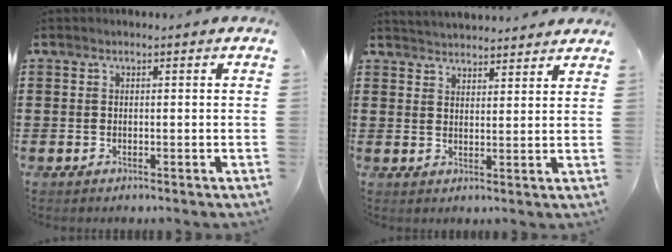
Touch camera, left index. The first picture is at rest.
{"total": 3.1, "force": [3.1, -0.2, -0.2], "torque": [-0.005, -0.010, 0.058]}